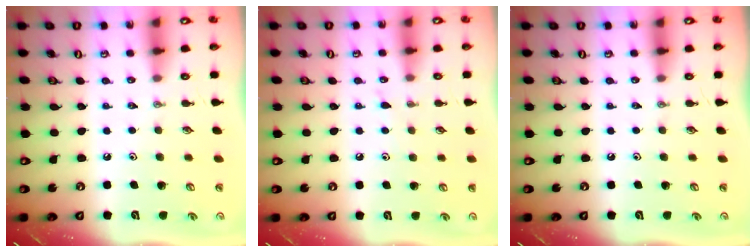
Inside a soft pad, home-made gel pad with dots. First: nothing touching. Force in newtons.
{"total": 3.0, "press": 2.9, "slide": 0.4}
{"total": 0.0}